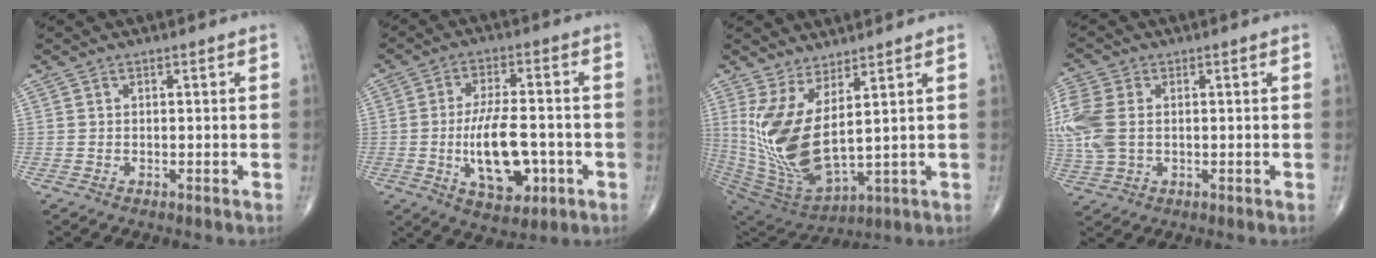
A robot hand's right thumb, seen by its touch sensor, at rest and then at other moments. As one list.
[{"total": 12.9, "force": [-2.9, 6.1, 11.0], "torque": [-0.173, 0.009, -0.040]}, {"total": 15.1, "force": [4.0, 5.6, 13.5], "torque": [-0.288, -0.048, 0.100]}, {"total": 9.7, "force": [0.8, 6.4, 7.2], "torque": [-0.198, 0.010, 0.019]}]